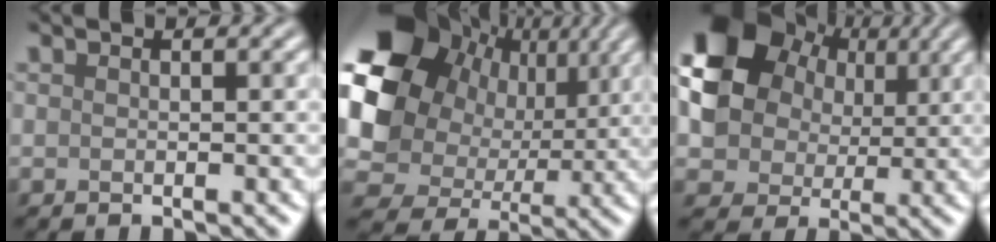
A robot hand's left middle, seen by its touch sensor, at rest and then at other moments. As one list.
[{"total": 14.6, "force": [2.7, 12.5, 7.1], "torque": [-0.162, -0.007, 0.053]}, {"total": 13.0, "force": [4.3, 10.9, 5.5], "torque": [-0.153, 0.034, 0.080]}]